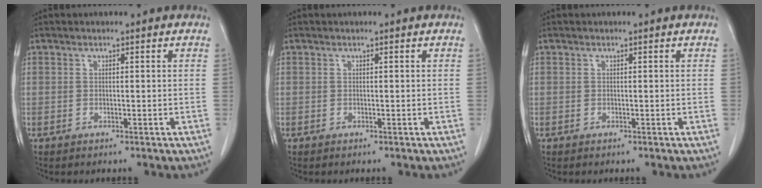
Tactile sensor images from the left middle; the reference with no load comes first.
{"total": 0.0}
{"total": 0.0}